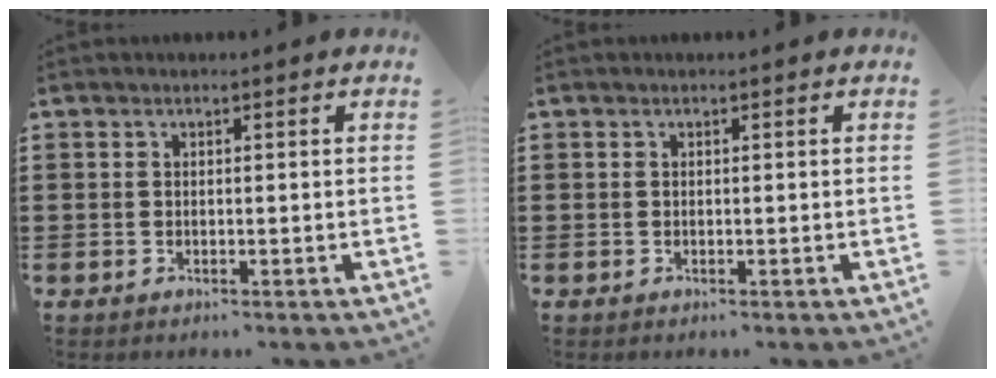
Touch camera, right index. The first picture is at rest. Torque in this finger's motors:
{"motor_torque": [0.00, 0.00, 0.00, 0.00]}